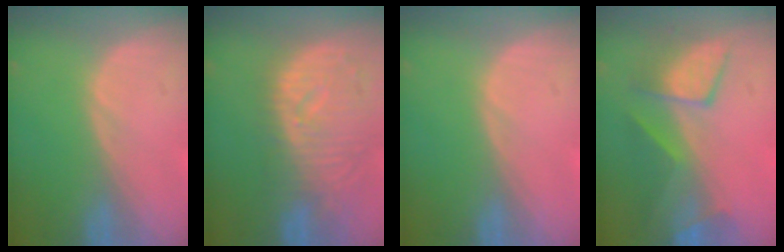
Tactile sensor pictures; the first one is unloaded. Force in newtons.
{"total": 11.0, "press": 9.7, "slide": 5.3}
{"total": 0.0}
{"total": 7.6, "press": 7.5, "slide": 1.1}